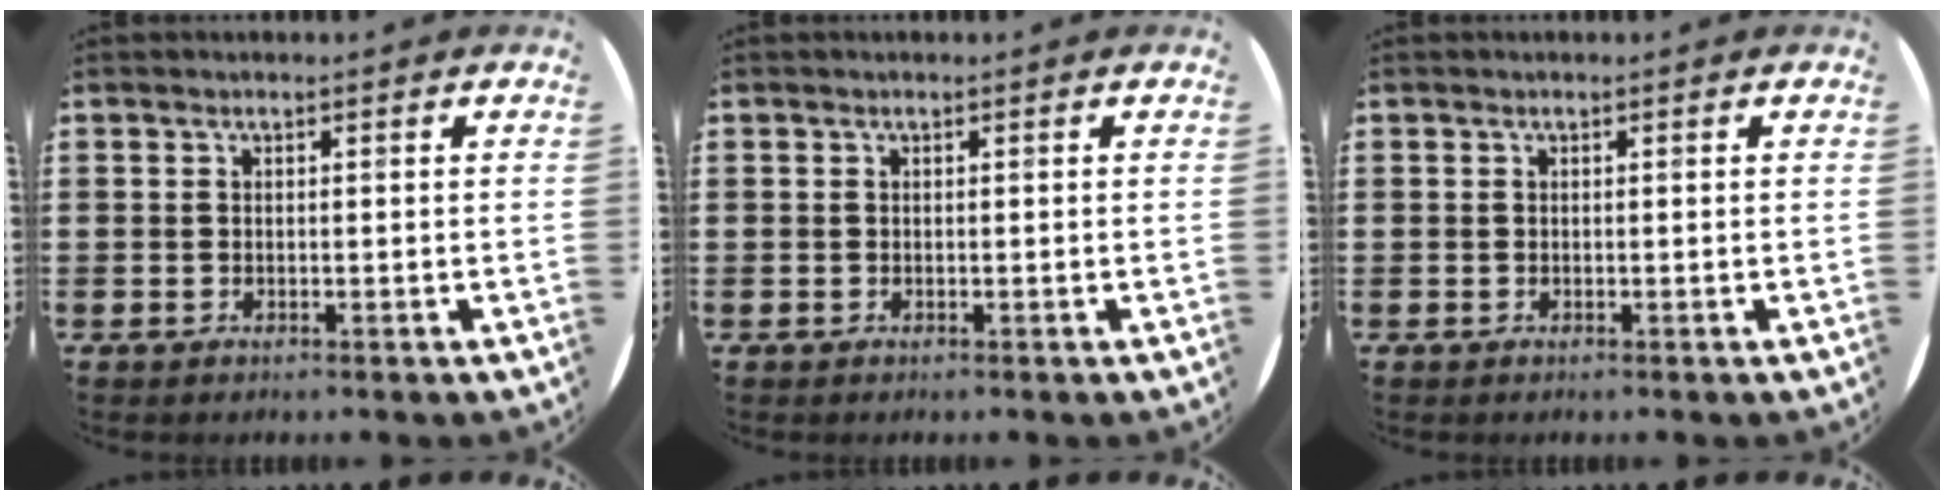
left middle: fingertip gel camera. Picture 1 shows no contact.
{"total": 0.0}
{"total": 0.0}